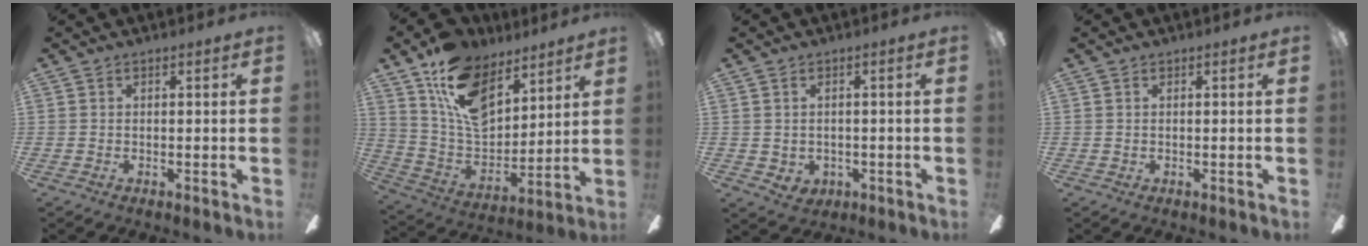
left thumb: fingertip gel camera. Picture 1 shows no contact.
{"total": 16.9, "force": [10.3, 9.7, 9.2], "torque": [-0.176, -0.045, 0.197]}
{"total": 2.3, "force": [0.2, 2.1, 0.9], "torque": [-0.019, 0.005, 0.004]}
{"total": 0.0}